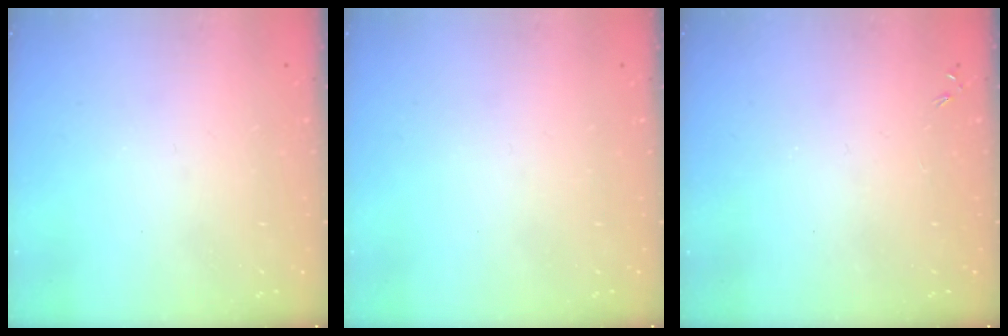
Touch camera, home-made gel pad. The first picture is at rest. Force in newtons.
{"total": 0.0}
{"total": 0.0}